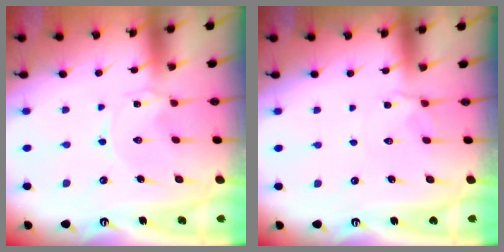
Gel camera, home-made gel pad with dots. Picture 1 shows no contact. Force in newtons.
{"total": 3.2, "press": 3.1, "slide": 0.8}